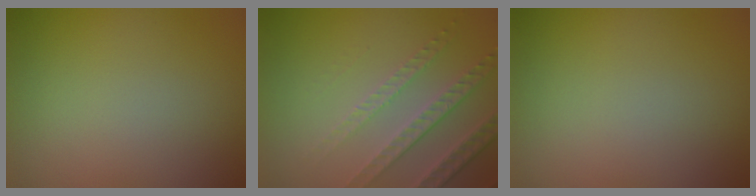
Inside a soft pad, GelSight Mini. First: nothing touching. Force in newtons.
{"total": 4.6, "press": 3.3, "slide": 3.2}
{"total": 0.0}